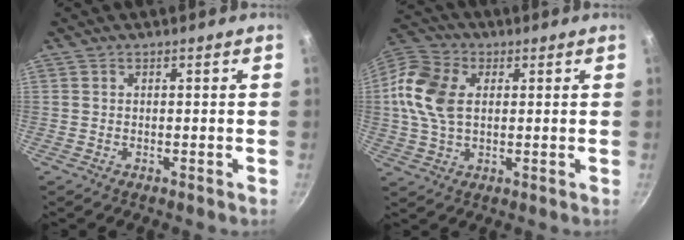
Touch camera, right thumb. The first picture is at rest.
{"total": 12.4, "force": [1.8, 8.3, 9.0], "torque": [-0.165, 0.013, 0.020]}